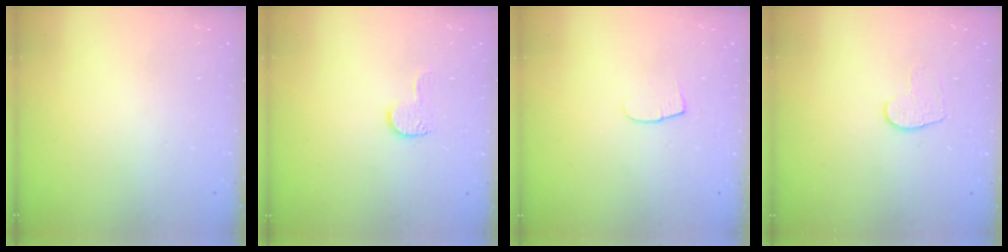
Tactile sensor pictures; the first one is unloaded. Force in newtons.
{"total": 4.2, "press": 4.2, "slide": 0.3}
{"total": 5.2, "press": 5.2, "slide": 0.6}
{"total": 5.3, "press": 5.3, "slide": 0.5}